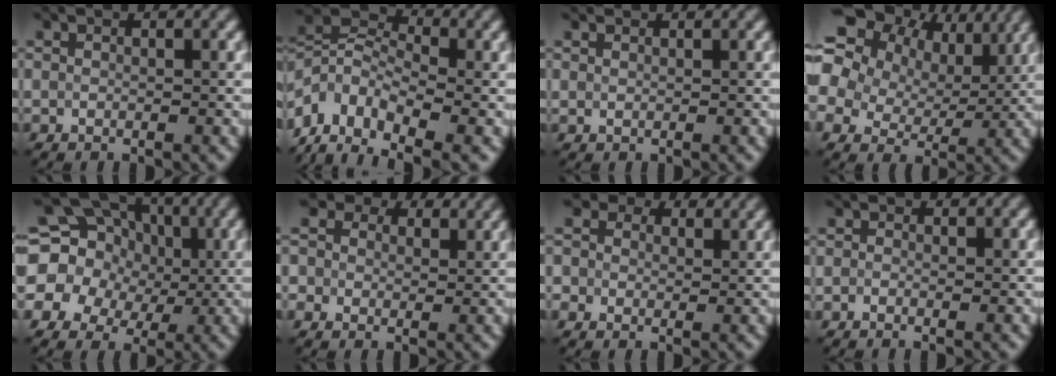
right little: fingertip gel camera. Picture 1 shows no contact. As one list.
[{"total": 7.2, "force": [-3.8, 4.4, 4.2], "torque": [-0.077, 0.011, -0.095]}, {"total": 1.2, "force": [1.2, 0.4, 0.2], "torque": [-0.012, 0.000, 0.019]}, {"total": 19.3, "force": [9.2, 13.6, 10.3], "torque": [-0.225, 0.042, 0.139]}, {"total": 13.3, "force": [1.8, 11.7, 6.0], "torque": [-0.144, 0.034, 0.000]}, {"total": 7.7, "force": [4.4, 5.6, 3.1], "torque": [-0.082, 0.029, 0.050]}, {"total": 6.7, "force": [3.8, 4.8, 2.6], "torque": [-0.070, 0.023, 0.038]}, {"total": 0.6, "force": [-0.3, 0.3, 0.5], "torque": [-0.011, -0.007, -0.010]}]